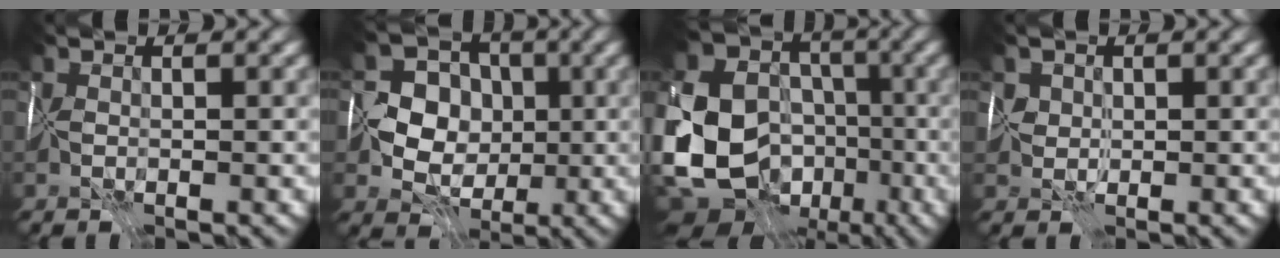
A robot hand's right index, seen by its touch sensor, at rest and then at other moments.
{"total": 5.9, "force": [-0.1, 5.3, 2.6], "torque": [-0.025, 0.003, -0.013]}
{"total": 16.8, "force": [-3.3, 14.3, 8.2], "torque": [-0.201, -0.020, -0.065]}
{"total": 1.3, "force": [0.6, 1.1, -0.3], "torque": [0.016, 0.008, 0.011]}